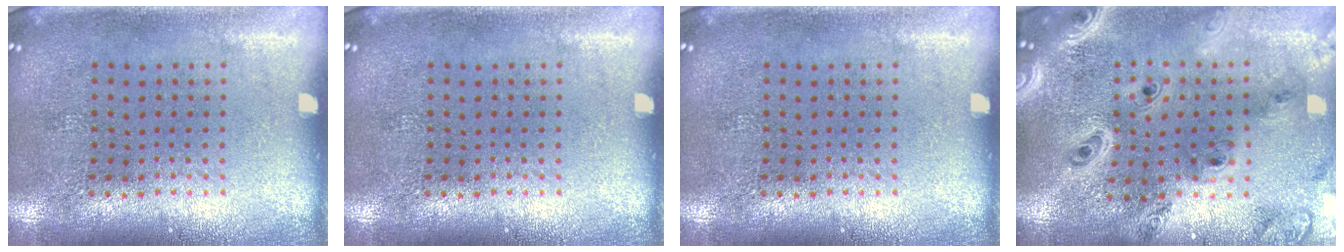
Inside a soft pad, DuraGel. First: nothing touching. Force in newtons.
{"total": 0.0}
{"total": 0.0}
{"total": 2.7, "press": 2.4, "slide": 1.3}